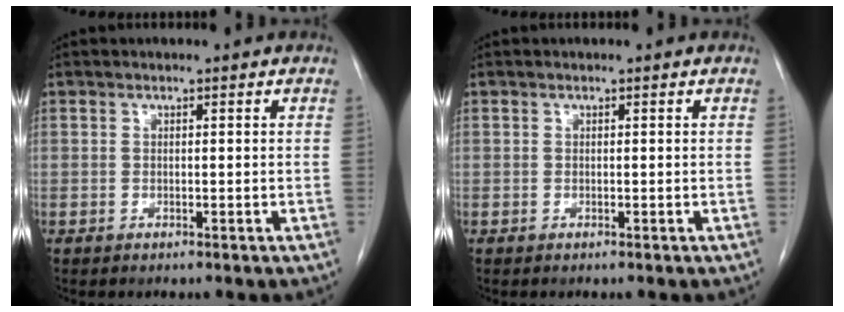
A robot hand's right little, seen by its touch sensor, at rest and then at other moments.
{"total": 0.0}